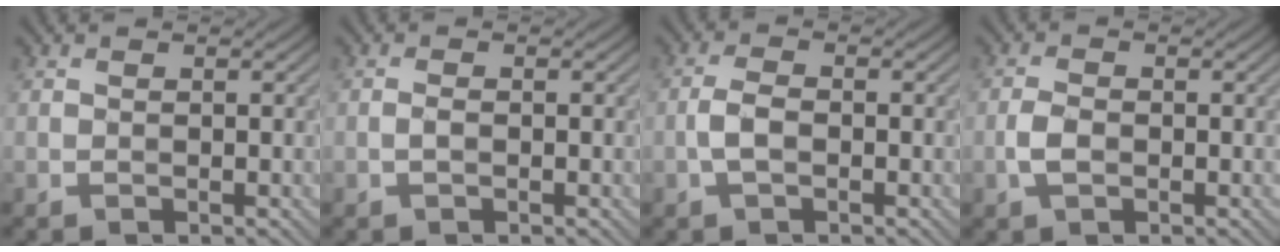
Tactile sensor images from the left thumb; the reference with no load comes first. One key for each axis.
{"total": 1.0, "fx": -0.3, "fy": 0.3, "fz": 0.9, "tx": -0.020, "ty": 0.003, "tz": -0.008}
{"total": 2.7, "fx": -0.9, "fy": 1.2, "fz": 2.2, "tx": -0.049, "ty": 0.005, "tz": -0.022}
{"total": 2.6, "fx": -0.8, "fy": 1.6, "fz": 1.9, "tx": -0.042, "ty": 0.002, "tz": -0.018}